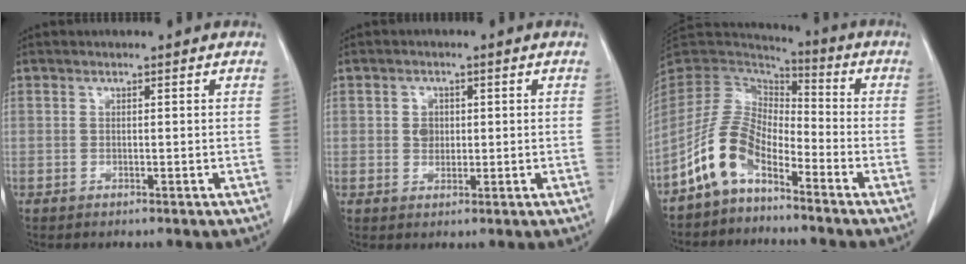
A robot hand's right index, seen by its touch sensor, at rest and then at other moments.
{"total": 3.0, "force": [0.2, 2.5, 1.5], "torque": [-0.026, 0.010, 0.009]}
{"total": 11.7, "force": [-6.8, 5.7, 7.6], "torque": [-0.175, 0.013, -0.140]}